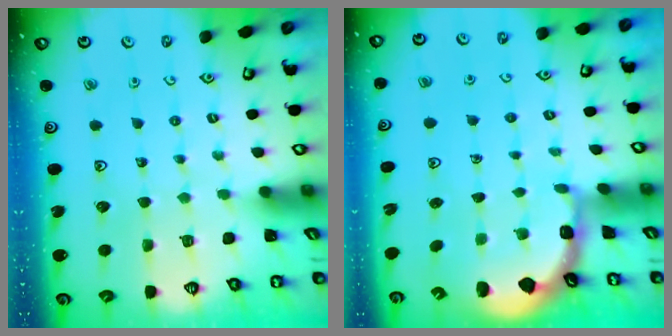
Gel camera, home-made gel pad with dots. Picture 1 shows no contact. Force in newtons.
{"total": 1.2, "press": 1.1, "slide": 0.4}